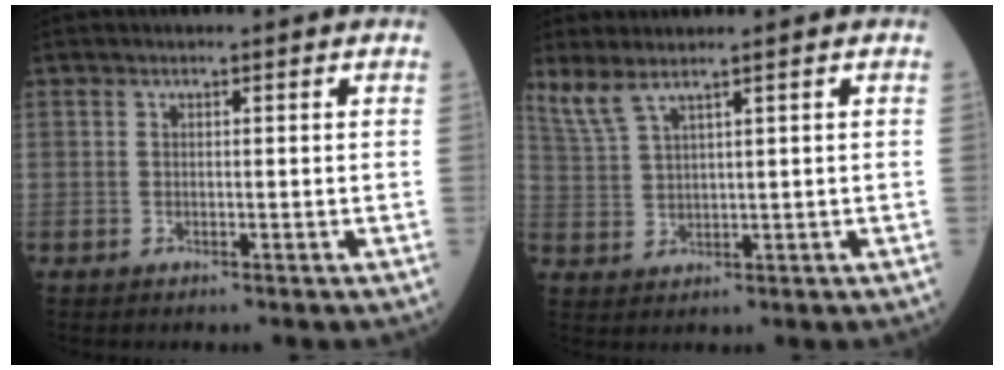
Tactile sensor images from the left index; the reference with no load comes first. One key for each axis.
{"total": 3.8, "fx": 3.1, "fy": 0.0, "fz": 2.2, "tx": -0.062, "ty": 0.006, "tz": 0.076}